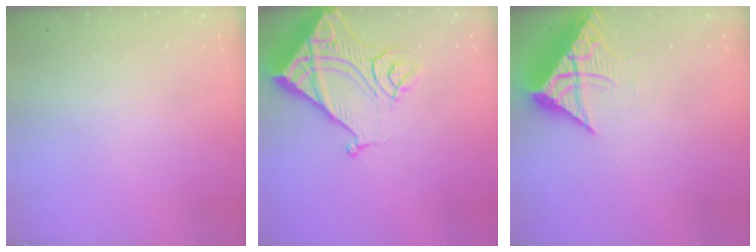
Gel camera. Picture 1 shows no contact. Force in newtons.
{"total": 14.2, "press": 14.1, "slide": 1.8}
{"total": 9.7, "press": 9.7, "slide": 1.0}